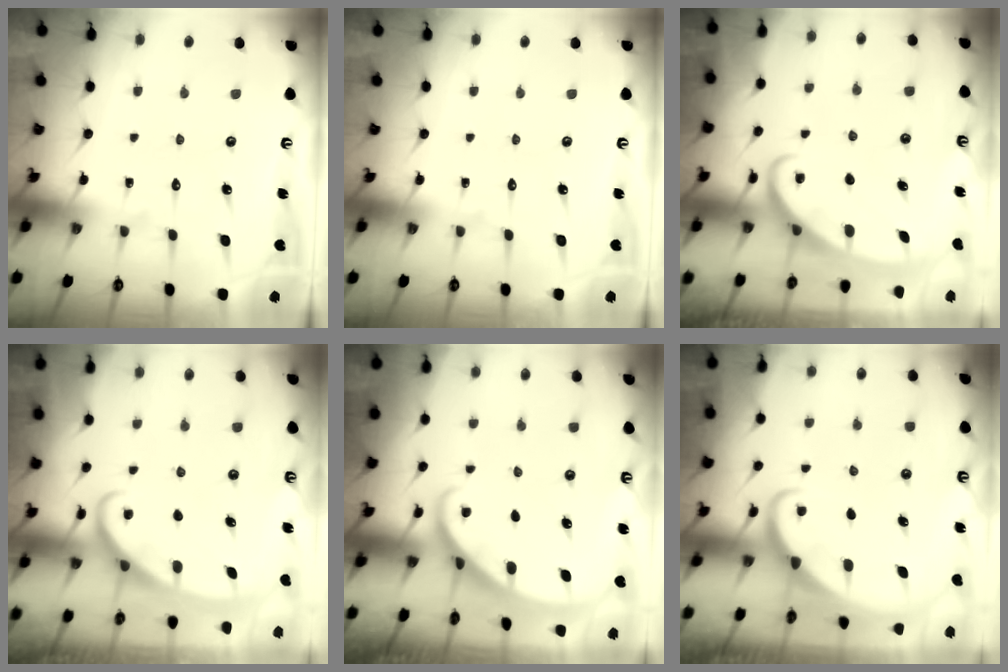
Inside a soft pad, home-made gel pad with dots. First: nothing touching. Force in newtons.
{"total": 0.0}
{"total": 2.5, "press": 2.5, "slide": 0.4}
{"total": 3.0, "press": 2.9, "slide": 0.4}
{"total": 2.1, "press": 2.1, "slide": 0.2}
{"total": 2.5, "press": 2.5, "slide": 0.2}